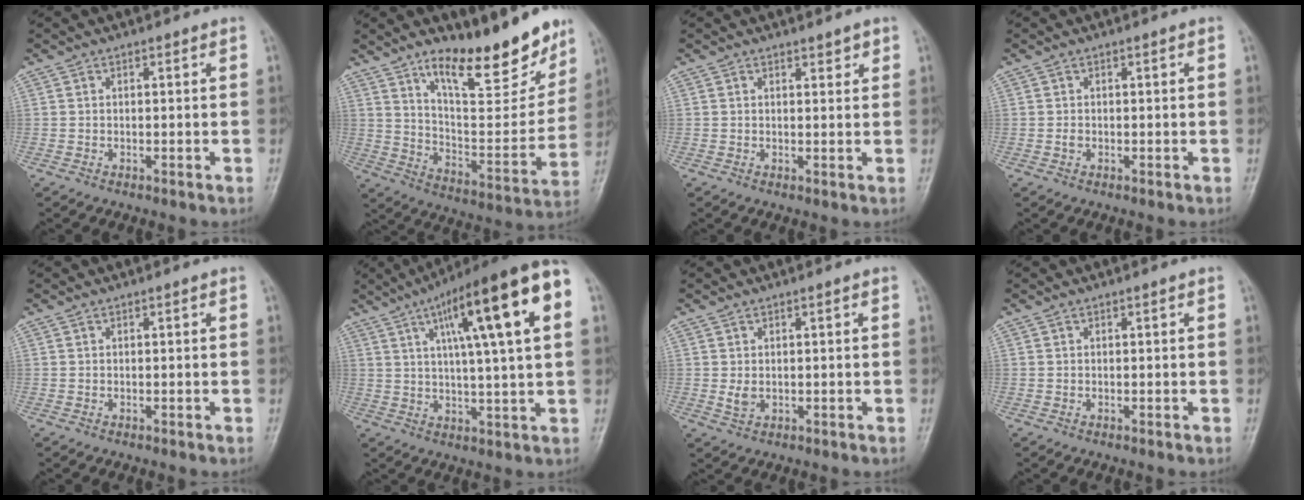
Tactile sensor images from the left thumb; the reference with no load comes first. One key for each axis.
{"total": 20.1, "fx": 14.2, "fy": 6.4, "fz": 12.7, "tx": -0.139, "ty": -0.092, "tz": 0.231}
{"total": 1.6, "fx": 1.2, "fy": 0.7, "fz": 0.9, "tx": -0.004, "ty": -0.007, "tz": 0.015}
{"total": 0.6, "fx": -0.1, "fy": 0.5, "fz": 0.2, "tx": -0.001, "ty": 0.005, "tz": -0.003}
{"total": 0.0}
{"total": 19.7, "fx": 7.0, "fy": 3.0, "fz": 18.1, "tx": -0.270, "ty": 0.008, "tz": 0.100}
{"total": 2.0, "fx": 0.3, "fy": 1.5, "fz": 1.3, "tx": -0.022, "ty": -0.001, "tz": 0.010}
{"total": 0.0}